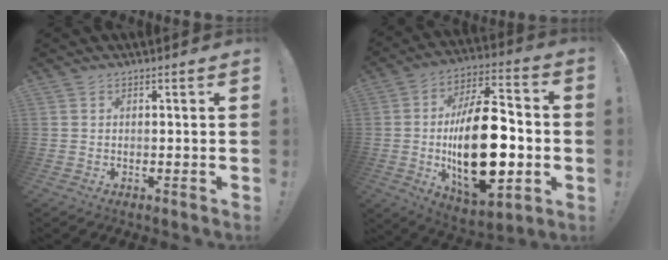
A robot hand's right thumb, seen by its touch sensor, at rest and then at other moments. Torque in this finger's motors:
{"motor_torque": [0.30, 2.43, 2.77, 0.00, 0.91]}